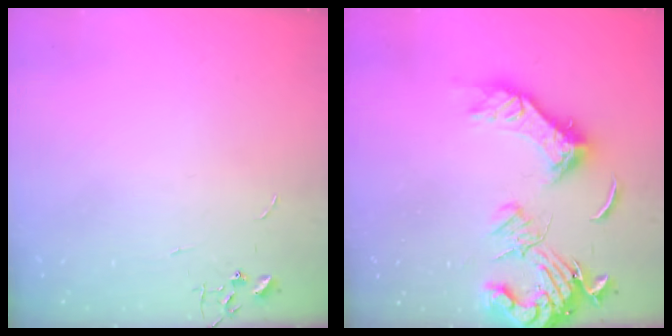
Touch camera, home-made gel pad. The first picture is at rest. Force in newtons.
{"total": 17.9, "press": 17.8, "slide": 2.3}